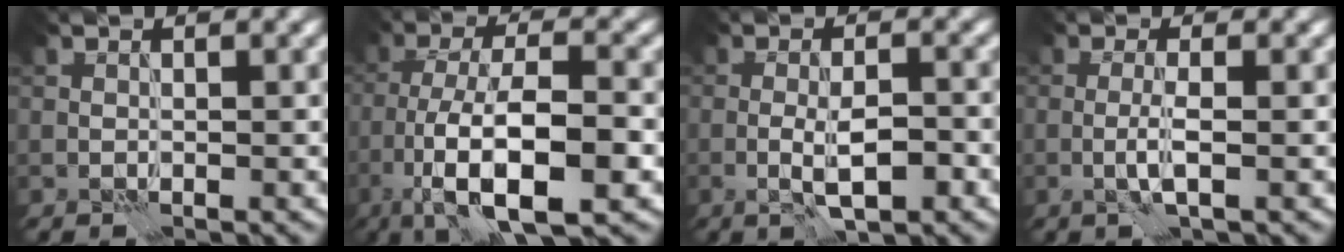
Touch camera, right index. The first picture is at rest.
{"total": 10.7, "force": [-4.3, 3.5, 9.1], "torque": [-0.160, -0.003, -0.077]}
{"total": 3.9, "force": [-1.6, 1.0, 3.4], "torque": [-0.062, -0.004, -0.027]}
{"total": 1.8, "force": [-0.5, 0.0, 1.7], "torque": [-0.034, 0.001, -0.015]}